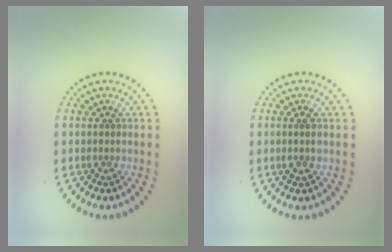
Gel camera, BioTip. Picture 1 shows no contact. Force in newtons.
{"total": 1.2, "press": 1.1, "slide": 0.5}